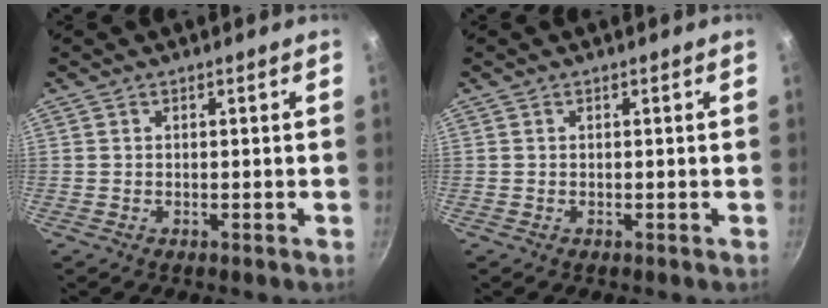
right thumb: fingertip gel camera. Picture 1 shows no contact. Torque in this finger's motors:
{"motor_torque": [-0.27, 0.17, 0.00, 0.00, 0.00]}